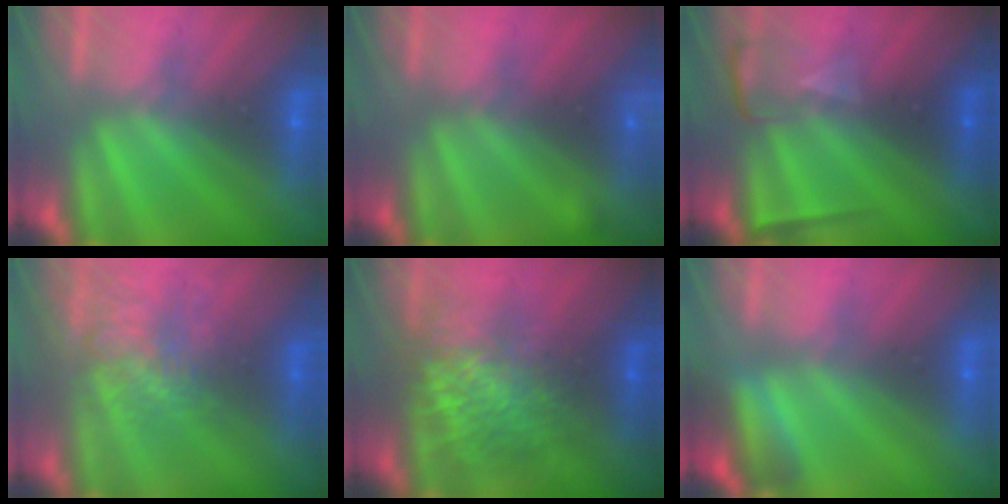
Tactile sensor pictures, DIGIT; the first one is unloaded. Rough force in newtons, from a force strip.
{"total": 2.4}
{"total": 2.2}
{"total": 3.8}
{"total": 5.7}
{"total": 2.7}